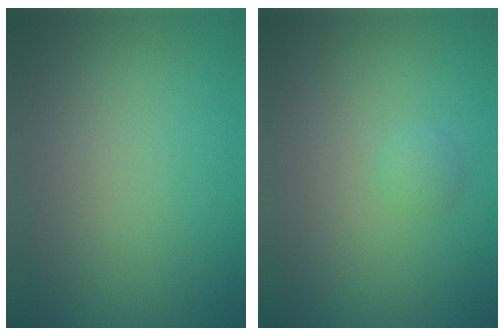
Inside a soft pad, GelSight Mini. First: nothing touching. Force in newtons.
{"total": 0.8, "press": 0.8, "slide": 0.1}